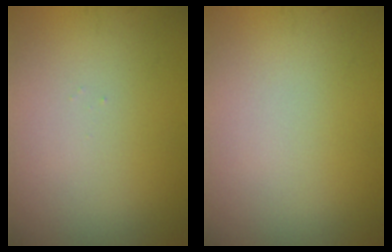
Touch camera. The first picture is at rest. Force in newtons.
{"total": 0.0}